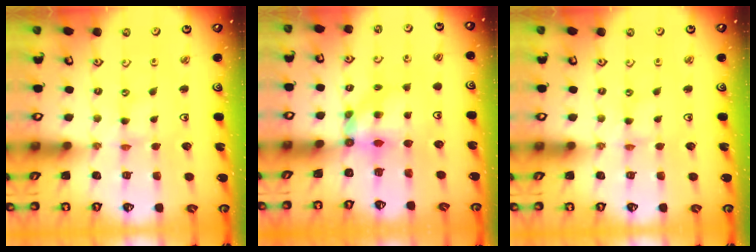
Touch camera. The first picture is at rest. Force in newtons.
{"total": 5.5, "press": 5.5, "slide": 0.2}
{"total": 0.6, "press": 0.6, "slide": 0.1}